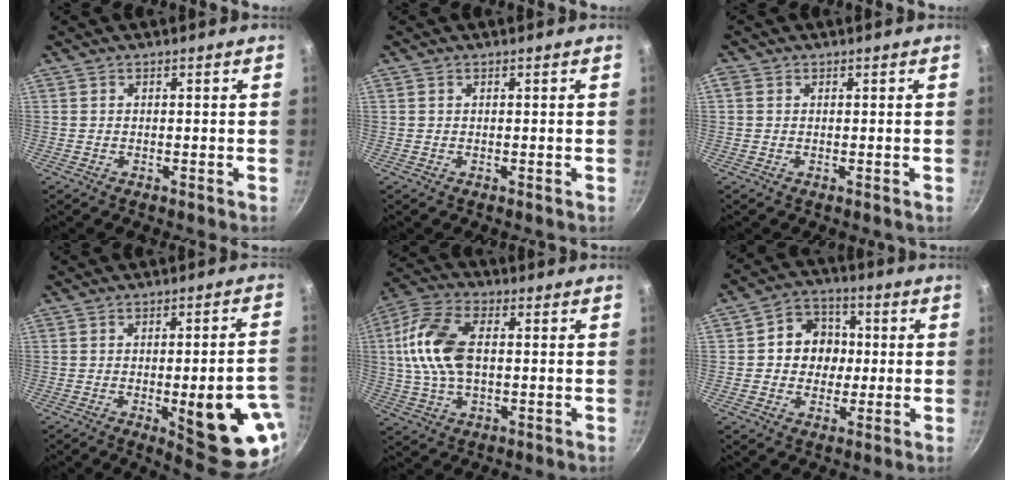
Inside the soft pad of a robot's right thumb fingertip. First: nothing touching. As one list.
[{"total": 0.0}, {"total": 1.3, "force": [0.3, 1.1, 0.6], "torque": [-0.011, 0.001, 0.001]}, {"total": 18.0, "force": [-4.9, 5.4, 16.4], "torque": [-0.169, 0.011, -0.052]}, {"total": 3.1, "force": [-2.1, 1.4, 1.7], "torque": [-0.048, 0.026, -0.052]}, {"total": 9.6, "force": [0.5, 8.5, 4.4], "torque": [-0.022, 0.012, -0.006]}]